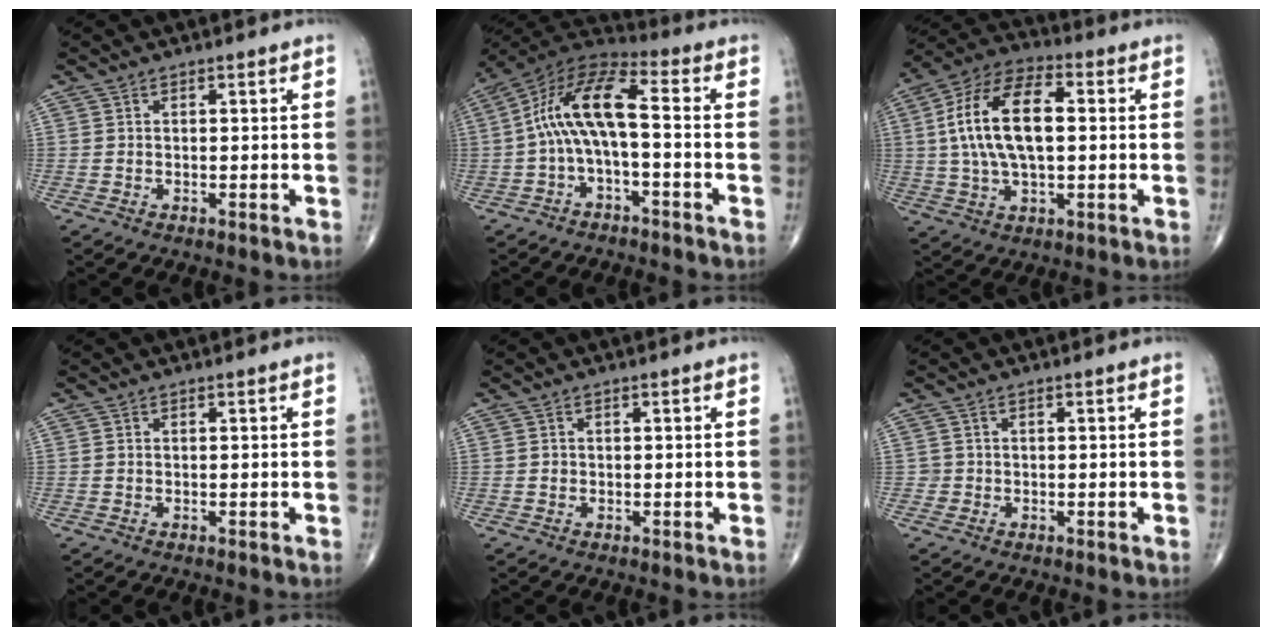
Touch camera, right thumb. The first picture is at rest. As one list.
[{"total": 12.5, "force": [-1.2, 4.5, 11.6], "torque": [-0.225, 0.056, -0.032]}, {"total": 17.0, "force": [1.8, 8.6, 14.6], "torque": [-0.280, 0.025, 0.029]}, {"total": 0.0}, {"total": 0.7, "force": [-0.1, 0.7, 0.3], "torque": [-0.003, 0.002, -0.001]}, {"total": 1.1, "force": [-0.3, 1.1, -0.1], "torque": [0.009, 0.007, -0.007]}]